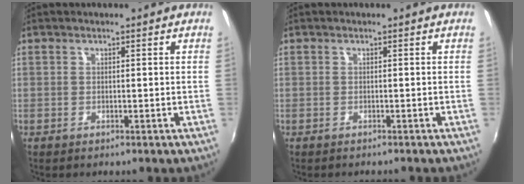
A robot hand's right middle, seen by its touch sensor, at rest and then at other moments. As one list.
[{"total": 0.8, "force": [-0.8, 0.1, 0.2], "torque": [-0.005, -0.006, -0.012]}]